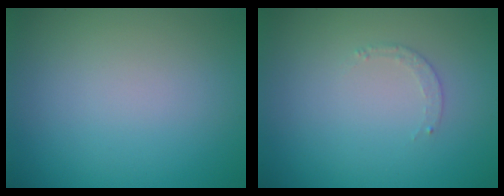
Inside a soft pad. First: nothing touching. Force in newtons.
{"total": 0.6, "press": 0.5, "slide": 0.3}